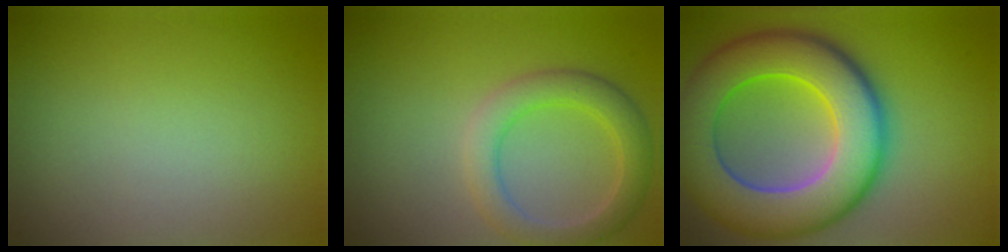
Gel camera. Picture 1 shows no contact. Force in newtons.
{"total": 4.0, "press": 3.9, "slide": 0.4}
{"total": 12.5, "press": 12.5, "slide": 0.3}